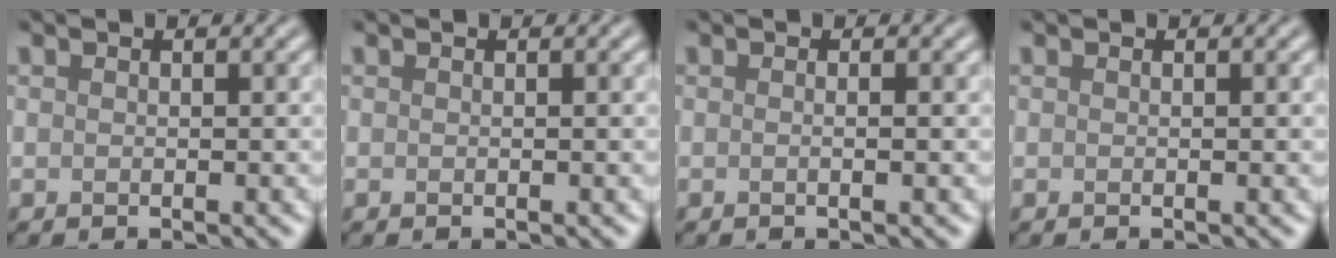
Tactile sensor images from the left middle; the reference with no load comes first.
{"total": 0.0}
{"total": 1.7, "force": [0.3, 0.9, 1.4], "torque": [0.004, -0.006, -0.019]}
{"total": 0.6, "force": [0.0, 0.2, 0.6], "torque": [-0.004, 0.000, -0.002]}